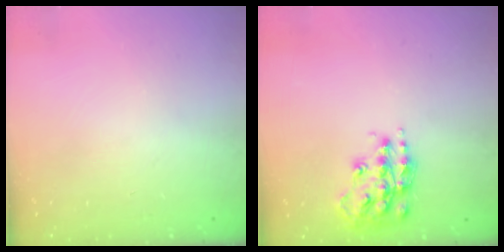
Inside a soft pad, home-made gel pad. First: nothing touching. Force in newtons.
{"total": 14.7, "press": 14.7, "slide": 0.9}